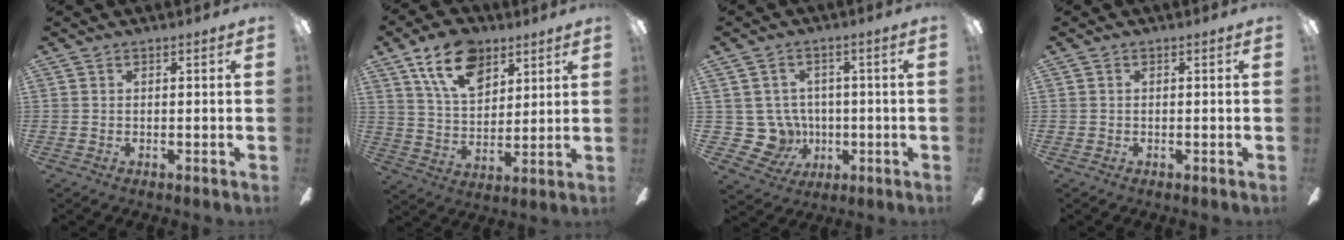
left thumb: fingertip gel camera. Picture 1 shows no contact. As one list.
[{"total": 14.9, "force": [8.8, 8.7, 8.2], "torque": [-0.133, -0.023, 0.162]}, {"total": 9.0, "force": [-0.3, 8.6, 2.7], "torque": [-0.086, -0.005, 0.002]}, {"total": 0.0}]